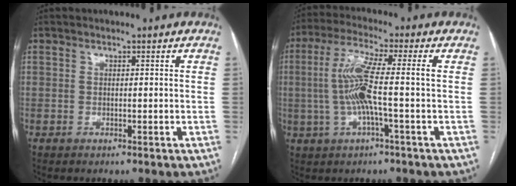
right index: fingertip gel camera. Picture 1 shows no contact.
{"total": 8.6, "force": [-0.5, 0.4, 8.5], "torque": [-0.180, 0.017, -0.016]}